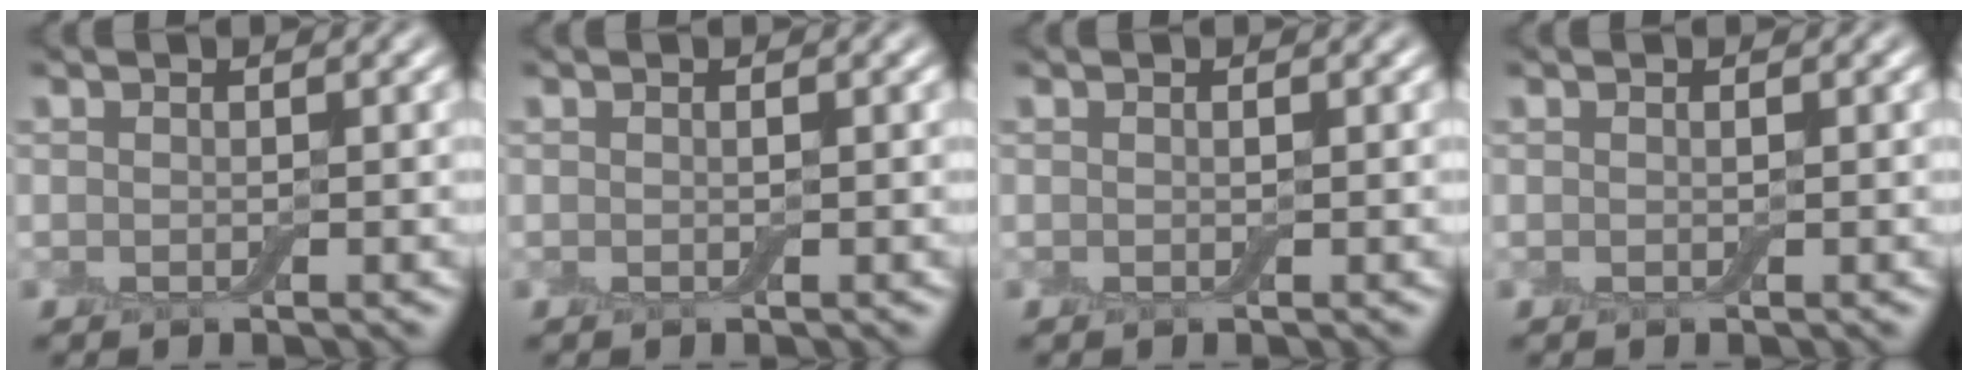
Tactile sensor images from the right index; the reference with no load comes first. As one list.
[{"total": 0.0}, {"total": 0.0}, {"total": 0.0}]